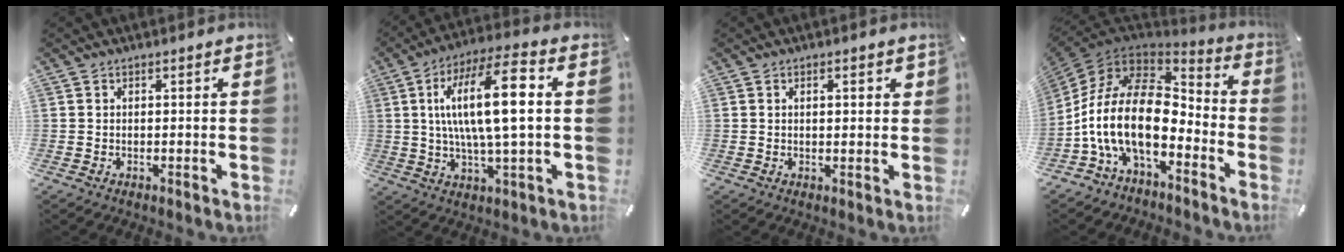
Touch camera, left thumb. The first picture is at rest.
{"total": 16.6, "force": [2.7, 4.5, 15.7], "torque": [-0.304, 0.003, 0.036]}
{"total": 2.1, "force": [0.7, 0.9, 1.7], "torque": [-0.020, 0.000, 0.008]}
{"total": 21.6, "force": [-5.8, 12.5, 16.6], "torque": [-0.365, 0.019, -0.101]}